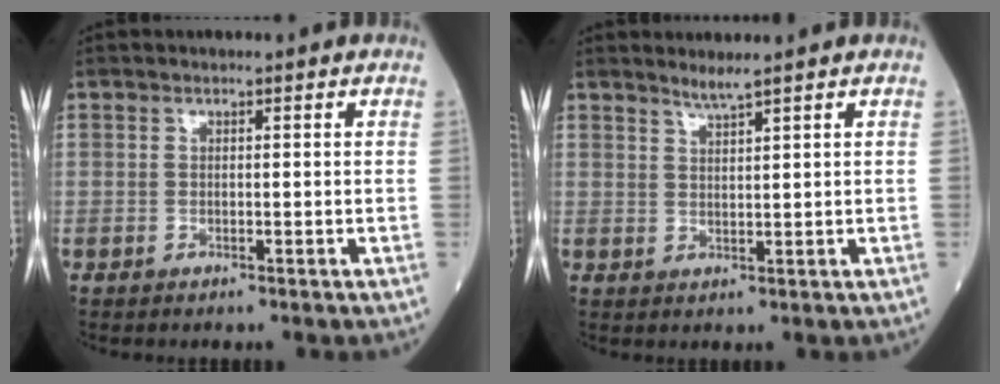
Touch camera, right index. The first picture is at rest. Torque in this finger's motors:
{"motor_torque": [0.12, 0.39, -0.03, 0.01]}